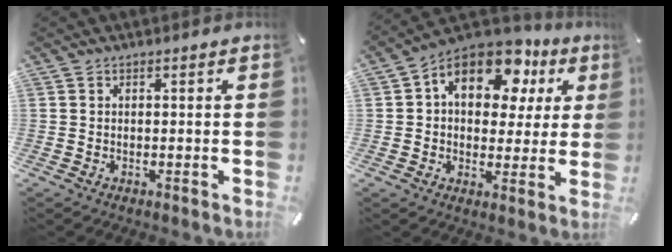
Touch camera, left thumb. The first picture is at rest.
{"total": 14.9, "force": [6.5, 9.5, 9.5], "torque": [-0.149, -0.025, 0.113]}